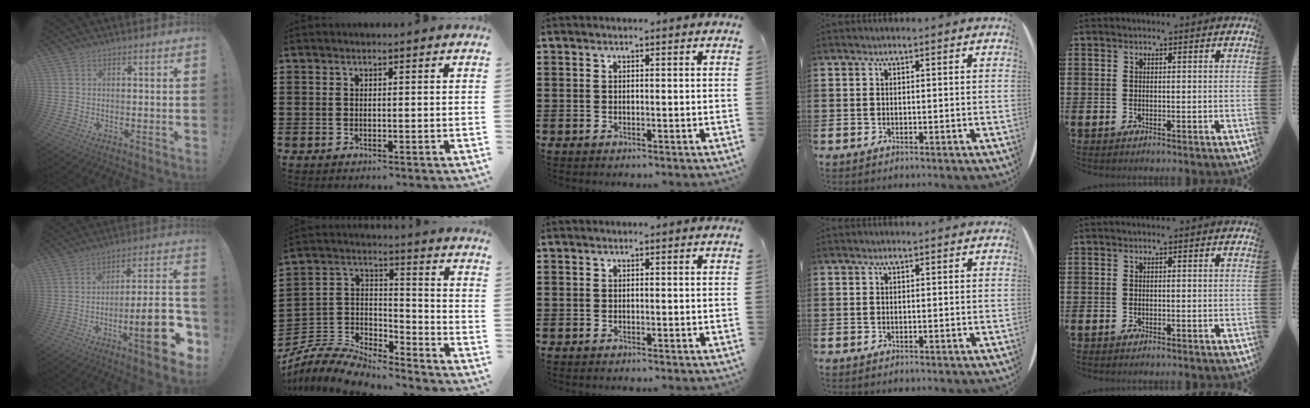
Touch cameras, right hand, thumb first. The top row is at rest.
{"thumb": {"total": 18.6, "force": [-6.8, 4.5, 16.7], "torque": [-0.228, 0.029, -0.098]}, "index": {"total": 7.7, "force": [-7.2, 1.6, 1.9], "torque": [-0.055, 0.001, -0.149]}}